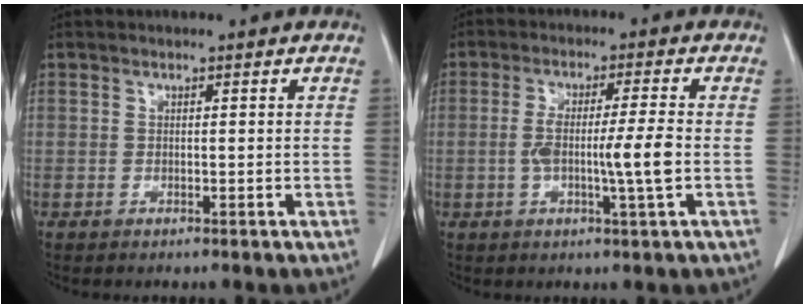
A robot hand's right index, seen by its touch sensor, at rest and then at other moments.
{"total": 7.2, "force": [-1.2, -0.4, 7.1], "torque": [-0.132, -0.002, -0.020]}